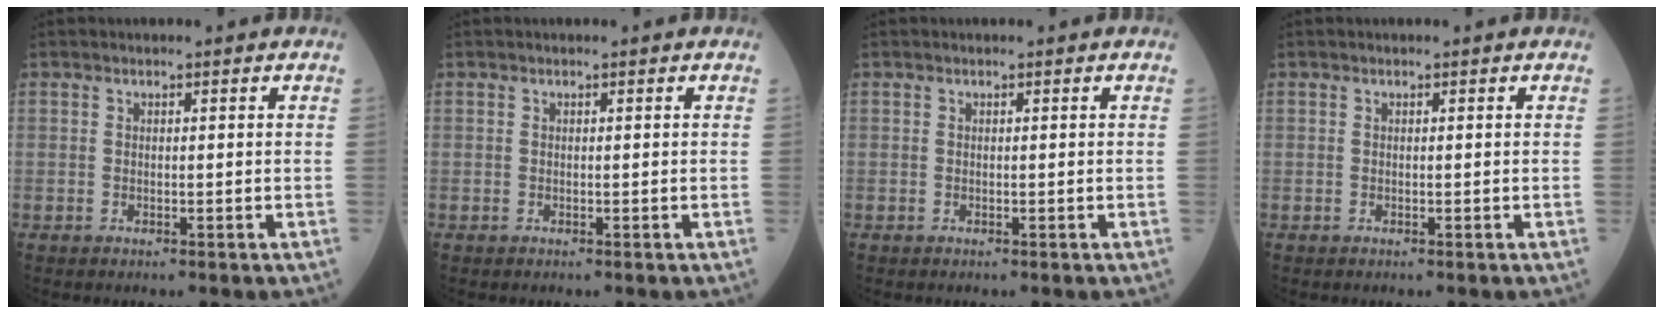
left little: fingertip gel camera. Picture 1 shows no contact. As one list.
[{"total": 0.0}, {"total": 0.0}, {"total": 0.0}]